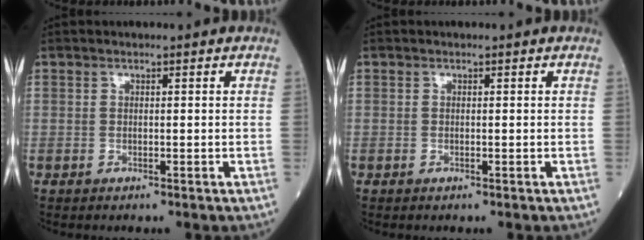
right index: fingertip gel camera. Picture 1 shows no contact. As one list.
[{"total": 0.0}]